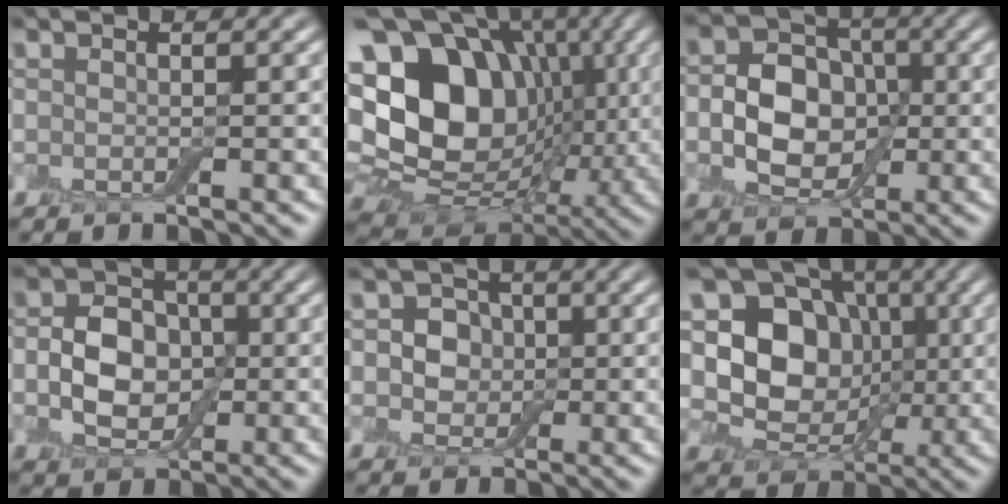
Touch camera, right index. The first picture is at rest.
{"total": 20.9, "force": [3.5, 16.4, 12.4], "torque": [-0.242, 0.020, 0.073]}
{"total": 6.5, "force": [-0.6, 5.1, 4.0], "torque": [-0.063, 0.001, -0.019]}
{"total": 5.3, "force": [-0.5, 4.1, 3.4], "torque": [-0.057, 0.001, -0.008]}
{"total": 3.8, "force": [0.2, 3.3, 1.9], "torque": [-0.022, 0.008, -0.019]}
{"total": 9.6, "force": [0.8, 7.7, 5.7], "torque": [-0.091, -0.001, -0.006]}